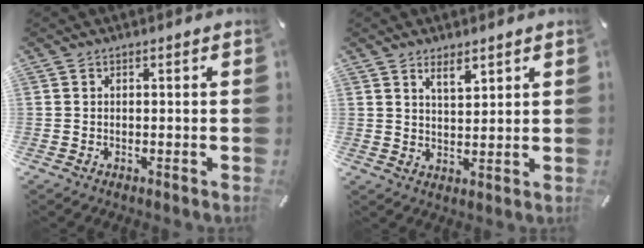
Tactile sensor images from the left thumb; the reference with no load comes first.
{"total": 4.4, "force": [3.4, 1.8, 2.2], "torque": [-0.025, -0.022, 0.058]}